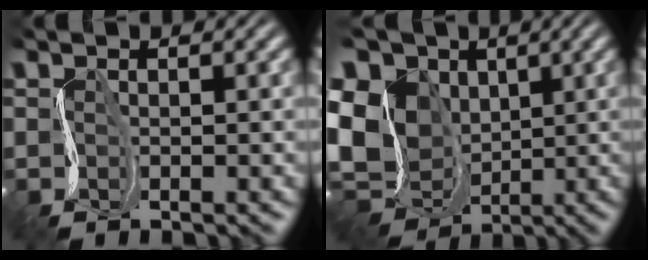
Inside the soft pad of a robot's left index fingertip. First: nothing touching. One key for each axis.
{"total": 11.7, "fx": 0.9, "fy": 10.0, "fz": 6.0, "tx": -0.150, "ty": 0.008, "tz": 0.016}